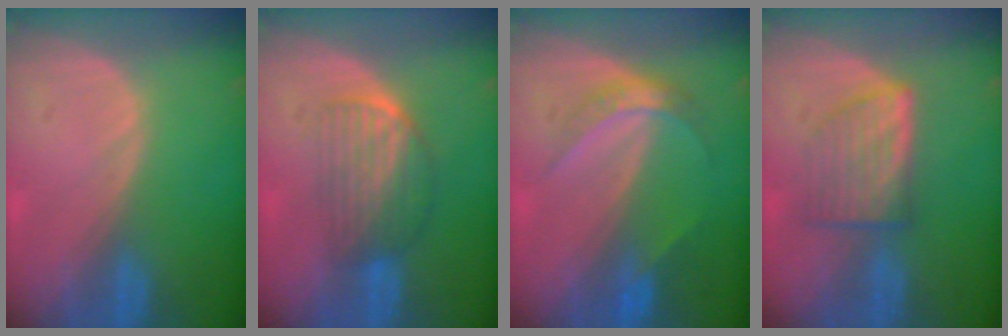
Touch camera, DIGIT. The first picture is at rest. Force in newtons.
{"total": 6.9, "press": 5.8, "slide": 3.7}
{"total": 4.8, "press": 4.3, "slide": 2.2}
{"total": 6.0, "press": 5.8, "slide": 1.7}